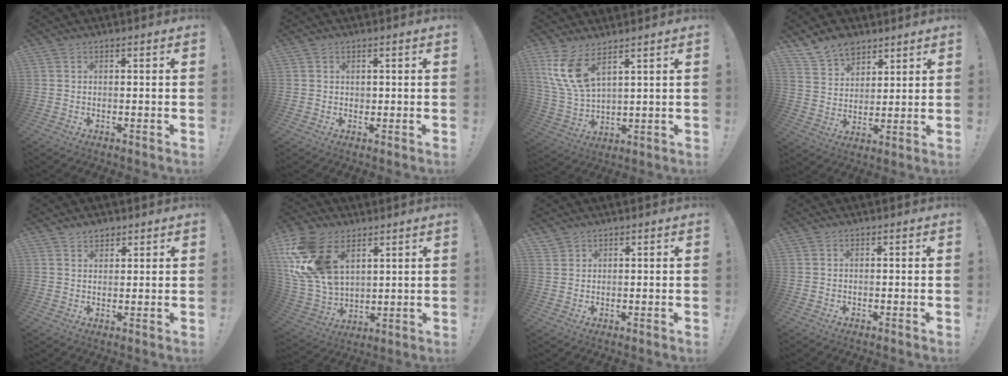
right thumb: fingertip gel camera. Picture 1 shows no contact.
{"total": 0.8, "force": [0.3, 0.8, 0.1], "torque": [-0.001, 0.001, 0.006]}
{"total": 11.1, "force": [6.6, 4.4, 7.8], "torque": [-0.169, -0.031, 0.125]}
{"total": 9.7, "force": [7.6, 5.7, 2.2], "torque": [-0.040, -0.054, 0.148]}
{"total": 3.0, "force": [2.5, 1.7, 0.4], "torque": [0.000, -0.014, 0.045]}
{"total": 21.1, "force": [8.7, 13.9, 13.3], "torque": [-0.268, -0.036, 0.169]}
{"total": 1.6, "force": [1.5, 0.6, 0.3], "torque": [-0.007, -0.008, 0.028]}
{"total": 0.0}